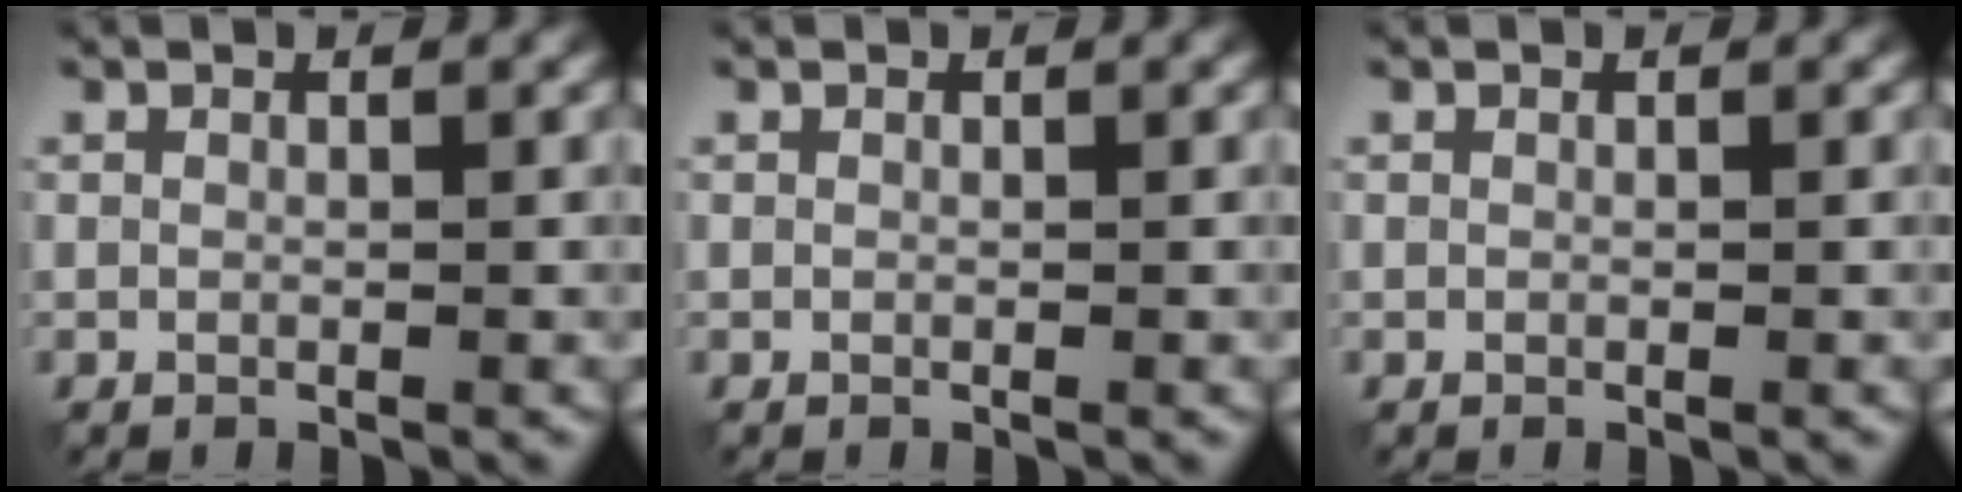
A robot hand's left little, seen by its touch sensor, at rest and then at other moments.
{"total": 0.0}
{"total": 0.0}